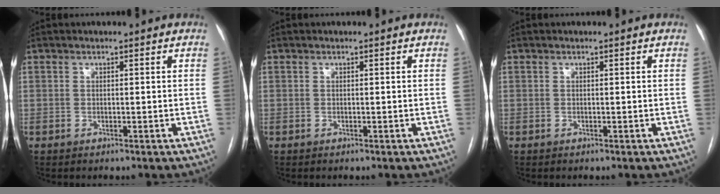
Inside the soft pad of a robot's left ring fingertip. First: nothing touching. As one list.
[{"total": 0.0}, {"total": 0.0}]